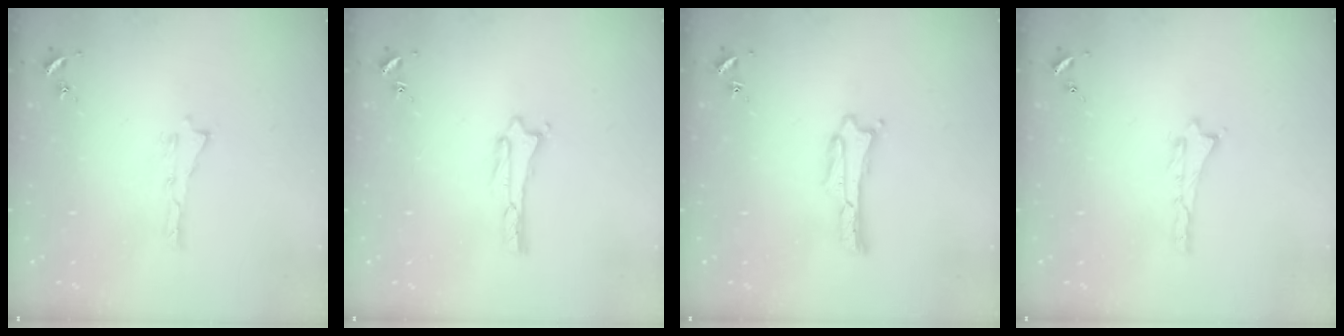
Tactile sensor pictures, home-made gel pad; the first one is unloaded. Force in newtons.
{"total": 1.1, "press": 1.1, "slide": 0.1}
{"total": 1.1, "press": 1.1, "slide": 0.0}
{"total": 0.0}